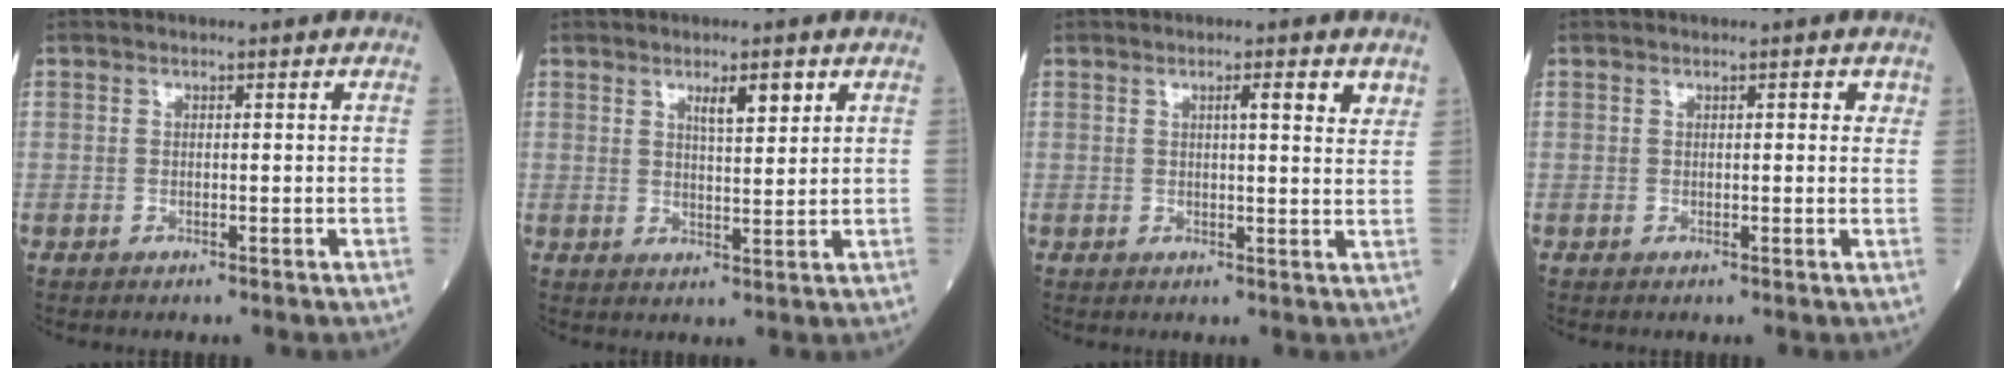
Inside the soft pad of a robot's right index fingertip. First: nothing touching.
{"total": 4.1, "force": [2.3, 0.7, 3.3], "torque": [-0.054, 0.000, 0.038]}
{"total": 3.8, "force": [2.2, 0.3, 3.1], "torque": [-0.040, -0.004, 0.028]}
{"total": 1.5, "force": [0.7, 0.7, 1.1], "torque": [-0.007, 0.000, 0.006]}